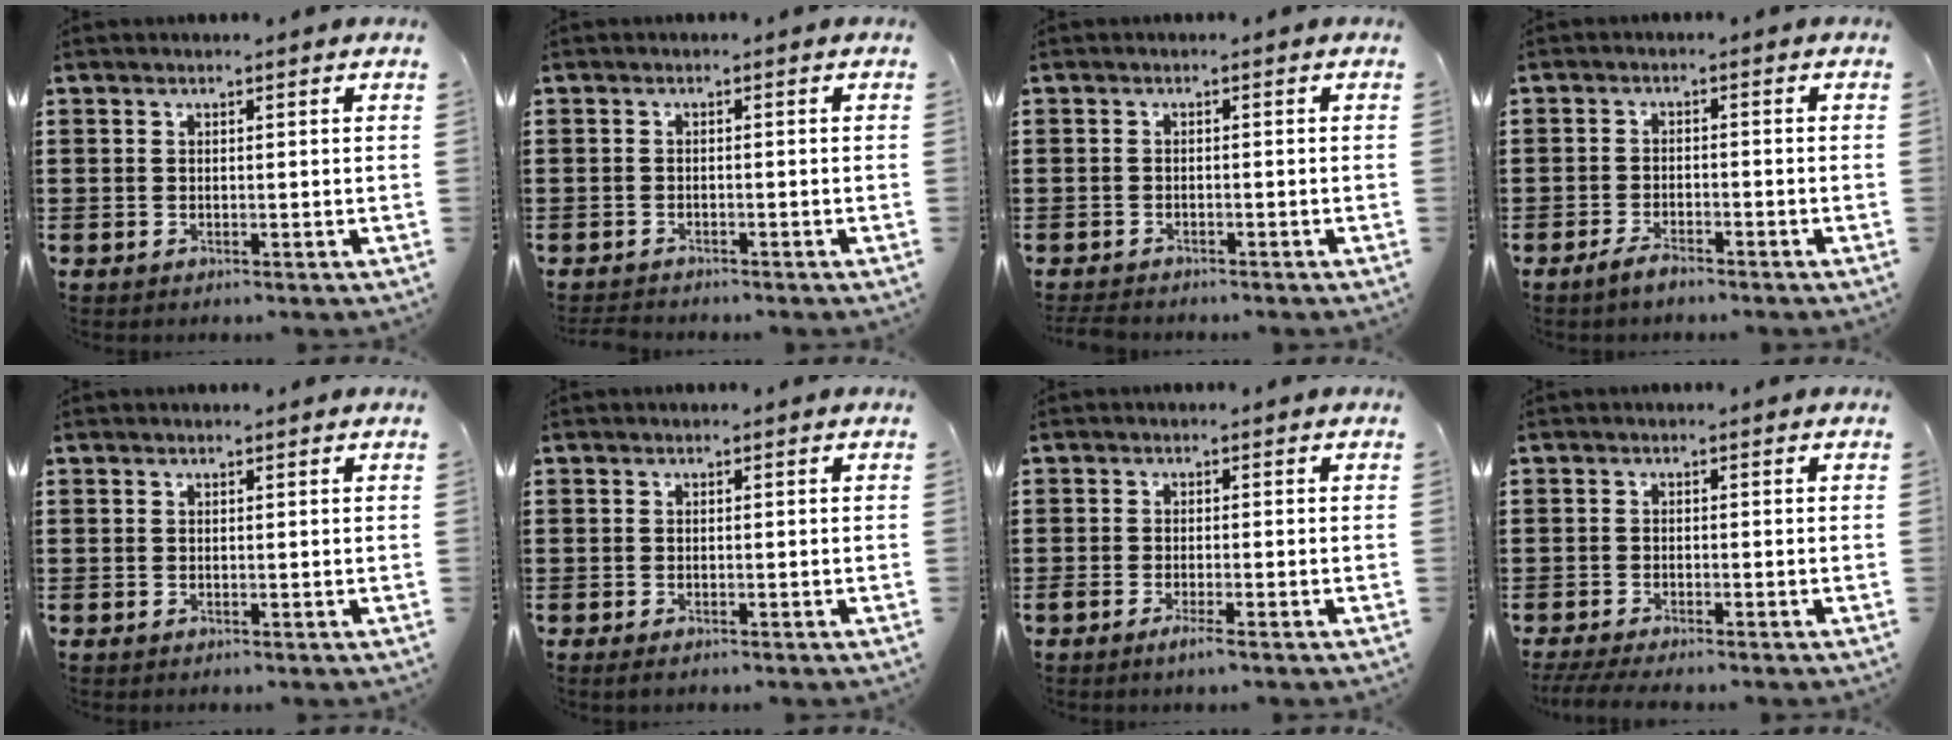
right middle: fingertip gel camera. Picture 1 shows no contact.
{"total": 1.3, "force": [-1.3, 0.1, 0.1], "torque": [-0.007, -0.002, -0.026]}
{"total": 1.5, "force": [-1.5, 0.2, 0.3], "torque": [-0.010, -0.002, -0.031]}
{"total": 2.4, "force": [-2.0, 0.4, 1.3], "torque": [-0.030, -0.001, -0.040]}
{"total": 0.0}
{"total": 0.6, "force": [-0.5, 0.1, 0.3], "torque": [-0.008, -0.007, -0.007]}
{"total": 1.8, "force": [-1.0, 0.1, 1.5], "torque": [-0.031, -0.005, -0.021]}
{"total": 2.1, "force": [-1.9, 0.0, 0.9], "torque": [-0.023, -0.005, -0.040]}